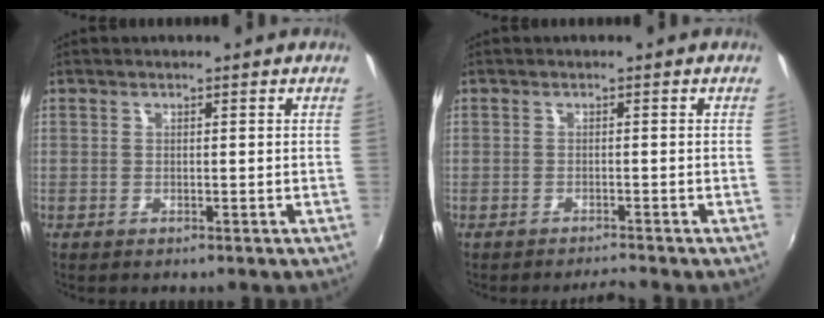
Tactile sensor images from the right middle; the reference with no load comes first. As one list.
[{"total": 2.1, "force": [-2.0, -0.2, 0.4], "torque": [-0.013, -0.007, -0.037]}]